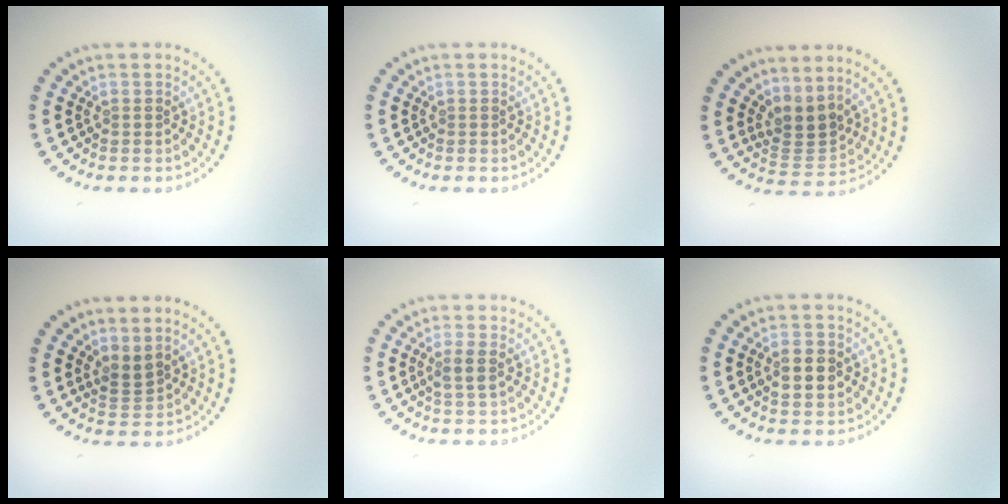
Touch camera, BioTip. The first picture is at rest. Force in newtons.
{"total": 0.0}
{"total": 2.9, "press": 2.1, "slide": 1.9}
{"total": 1.8, "press": 1.3, "slide": 1.3}
{"total": 1.6, "press": 1.4, "slide": 0.7}
{"total": 2.9, "press": 2.9, "slide": 0.2}